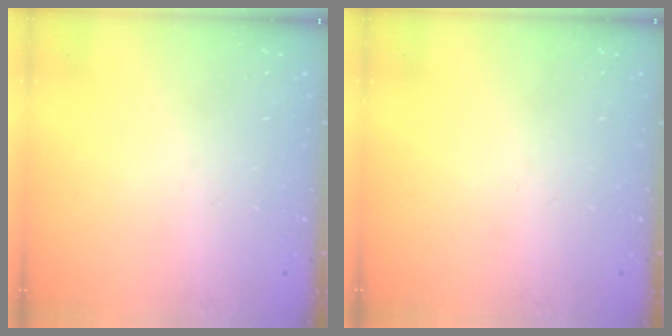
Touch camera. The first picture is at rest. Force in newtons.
{"total": 0.0}